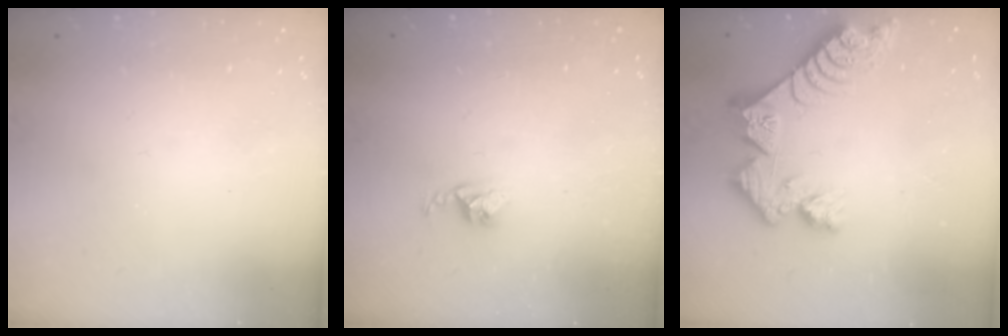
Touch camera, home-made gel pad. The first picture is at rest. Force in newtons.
{"total": 2.5, "press": 2.5, "slide": 0.4}
{"total": 11.8, "press": 11.8, "slide": 1.1}